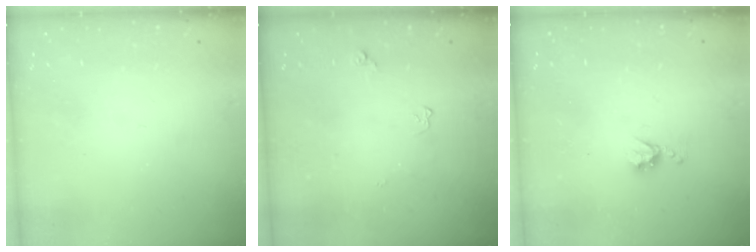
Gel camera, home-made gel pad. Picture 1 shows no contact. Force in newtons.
{"total": 3.7, "press": 3.6, "slide": 0.9}
{"total": 4.2, "press": 4.2, "slide": 0.4}